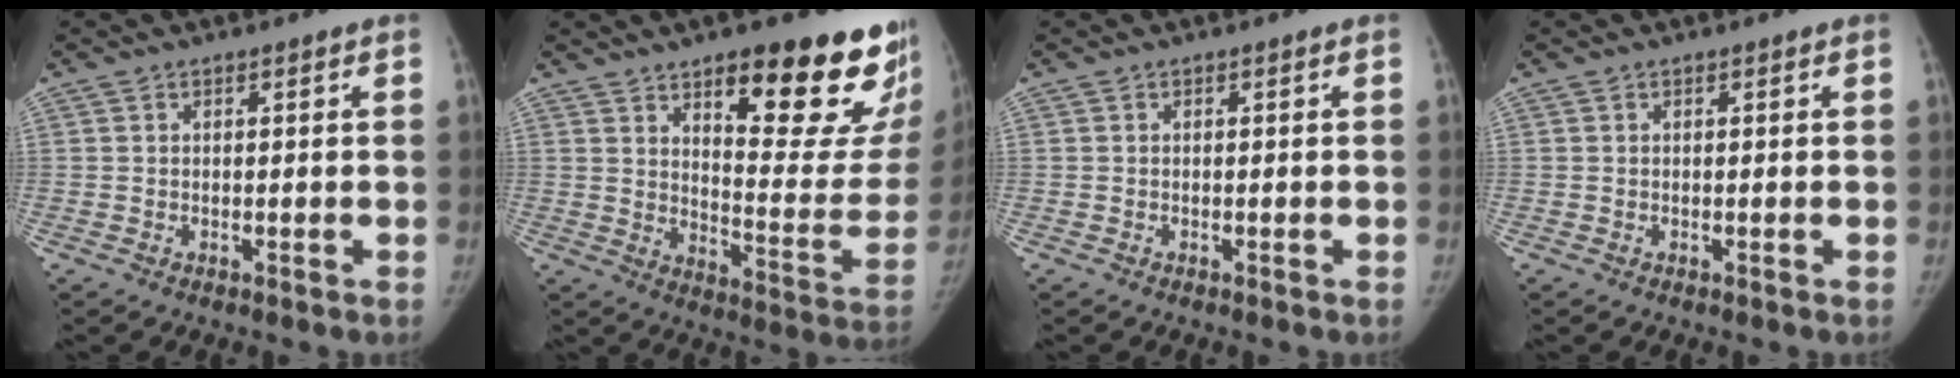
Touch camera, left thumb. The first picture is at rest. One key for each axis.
{"total": 25.2, "fx": 14.4, "fy": 7.4, "fz": 19.2, "tx": -0.205, "ty": -0.088, "tz": 0.204}
{"total": 0.0}
{"total": 0.0}